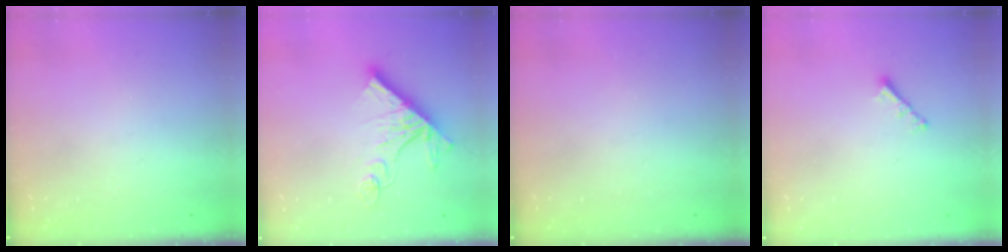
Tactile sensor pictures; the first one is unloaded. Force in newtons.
{"total": 12.9, "press": 12.9, "slide": 1.0}
{"total": 0.0}
{"total": 2.2, "press": 2.2, "slide": 0.5}